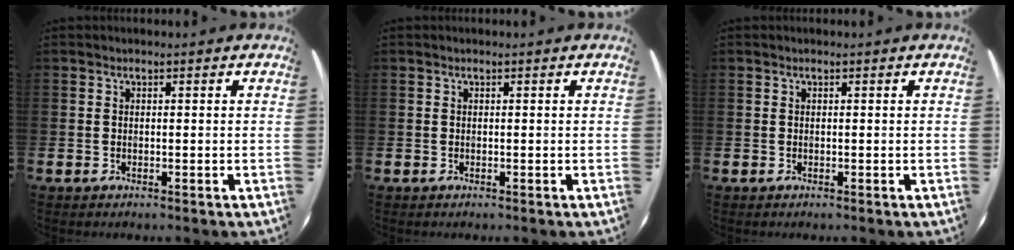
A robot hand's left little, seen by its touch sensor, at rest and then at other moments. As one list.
[{"total": 0.0}, {"total": 0.0}]